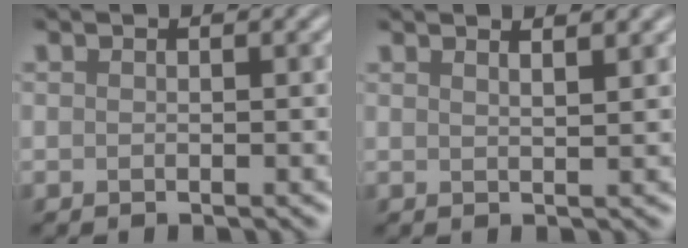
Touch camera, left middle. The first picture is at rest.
{"total": 1.9, "force": [1.6, 0.4, 0.9], "torque": [-0.005, 0.006, 0.008]}